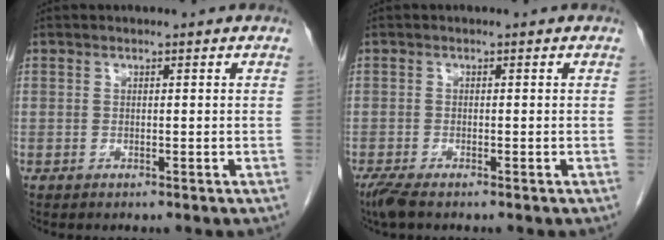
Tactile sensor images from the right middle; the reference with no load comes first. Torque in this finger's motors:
{"motor_torque": [0.27, -0.07, 0.09, 0.03]}